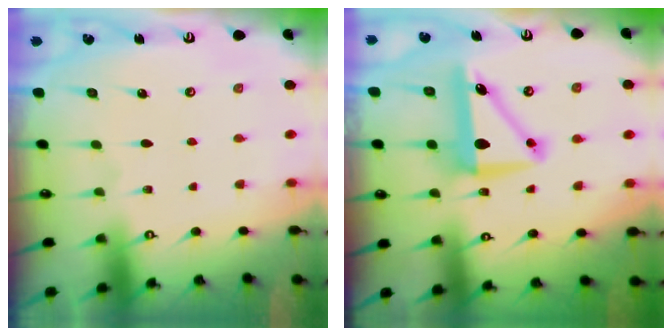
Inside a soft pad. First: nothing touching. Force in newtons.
{"total": 9.2, "press": 9.0, "slide": 1.8}